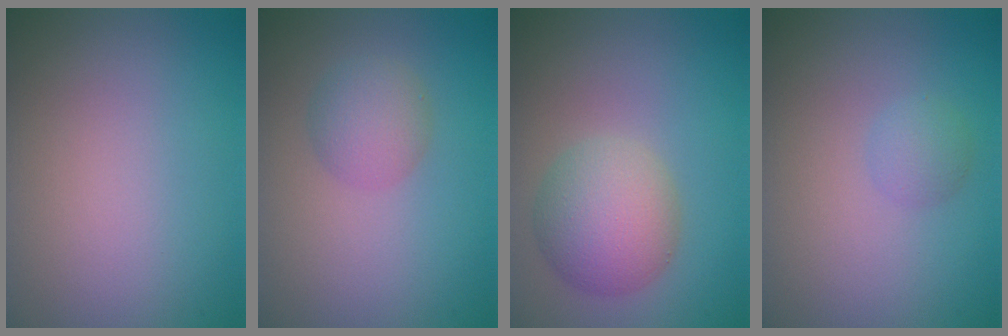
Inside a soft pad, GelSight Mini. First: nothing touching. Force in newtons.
{"total": 2.9, "press": 2.9, "slide": 0.1}
{"total": 5.2, "press": 5.2, "slide": 0.1}
{"total": 1.3, "press": 1.3, "slide": 0.0}